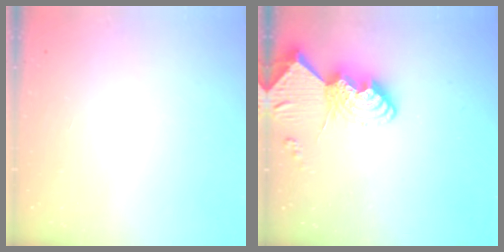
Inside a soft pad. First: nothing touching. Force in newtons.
{"total": 13.0, "press": 12.9, "slide": 1.2}